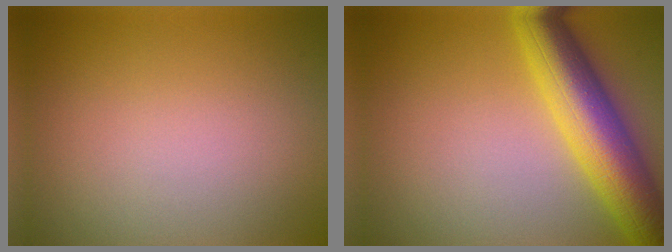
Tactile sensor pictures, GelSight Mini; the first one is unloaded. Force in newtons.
{"total": 8.9, "press": 8.9, "slide": 0.1}